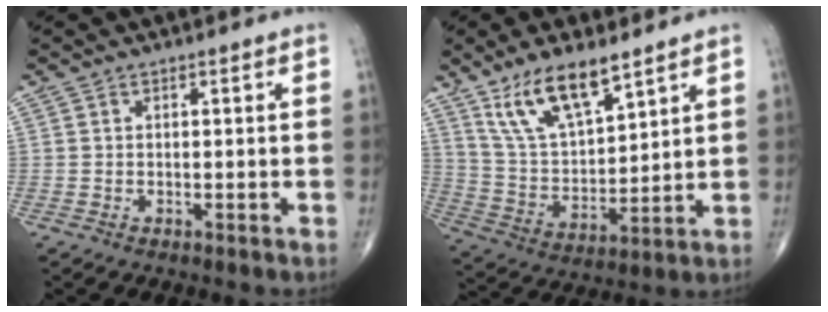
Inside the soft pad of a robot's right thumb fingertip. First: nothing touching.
{"total": 14.0, "force": [9.3, 5.2, 9.2], "torque": [-0.153, -0.042, 0.189]}